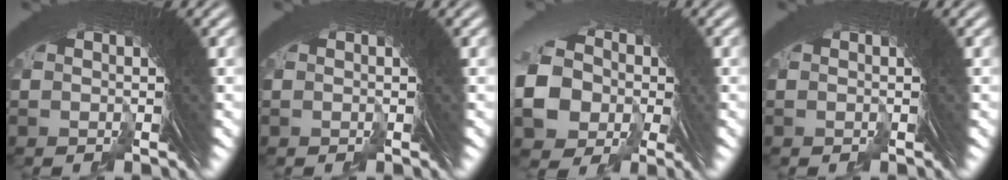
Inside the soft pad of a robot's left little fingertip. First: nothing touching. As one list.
[{"total": 0.0}, {"total": 9.0, "force": [-1.8, 7.9, 4.0], "torque": [-0.126, -0.040, -0.020]}, {"total": 0.6, "force": [-0.3, -0.3, -0.4], "torque": [0.009, 0.003, -0.006]}]